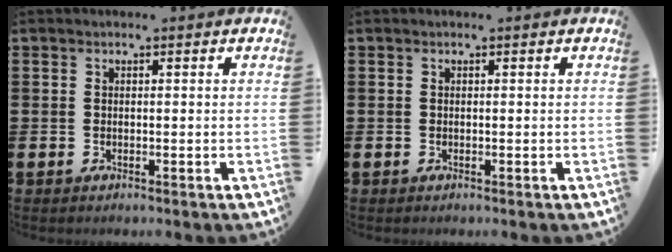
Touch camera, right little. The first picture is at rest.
{"total": 0.0}